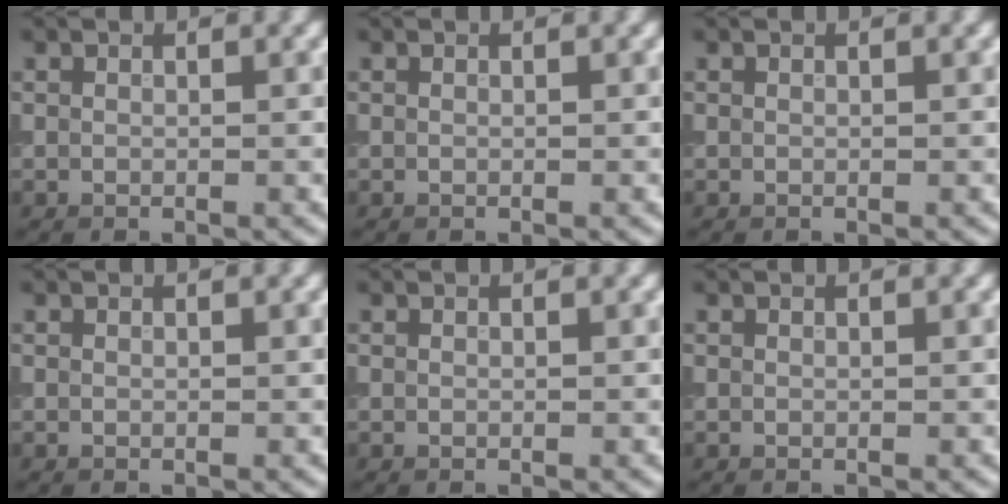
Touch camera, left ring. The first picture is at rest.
{"total": 0.0}
{"total": 0.0}
{"total": 0.0}
{"total": 0.0}
{"total": 0.0}